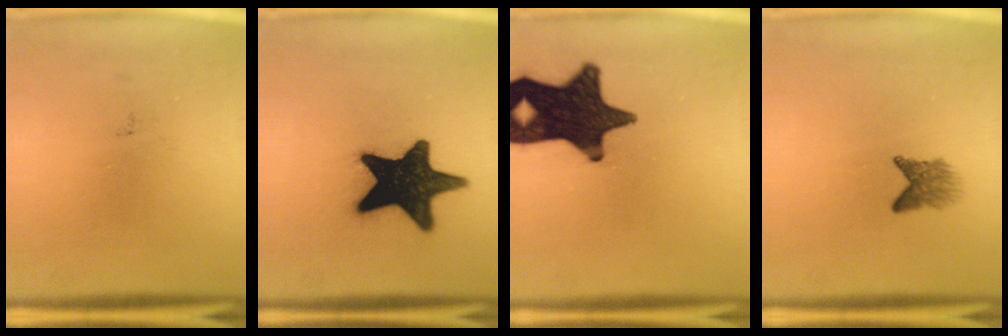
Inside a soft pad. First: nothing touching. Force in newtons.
{"total": 18.0}
{"total": 17.7}
{"total": 2.8}